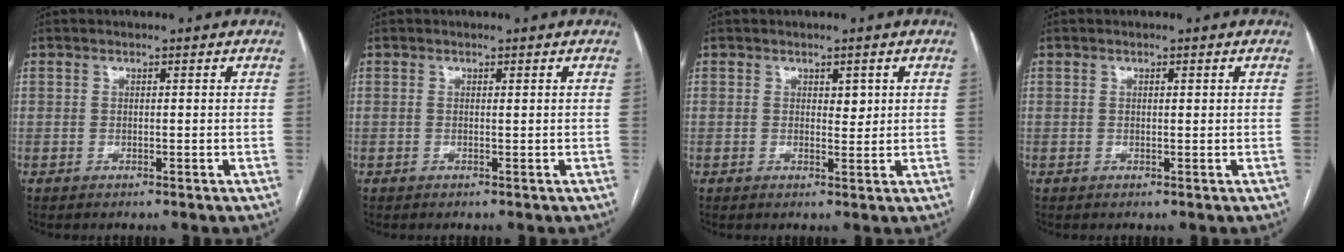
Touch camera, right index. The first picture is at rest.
{"total": 0.0}
{"total": 1.9, "force": [0.8, 1.1, 1.4], "torque": [-0.016, -0.004, 0.012]}
{"total": 0.7, "force": [0.4, 0.2, 0.6], "torque": [-0.009, -0.001, 0.005]}